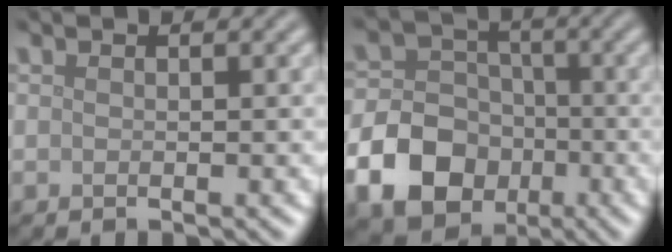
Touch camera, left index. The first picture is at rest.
{"total": 10.3, "force": [-4.0, 8.4, 4.5], "torque": [-0.082, -0.027, -0.104]}